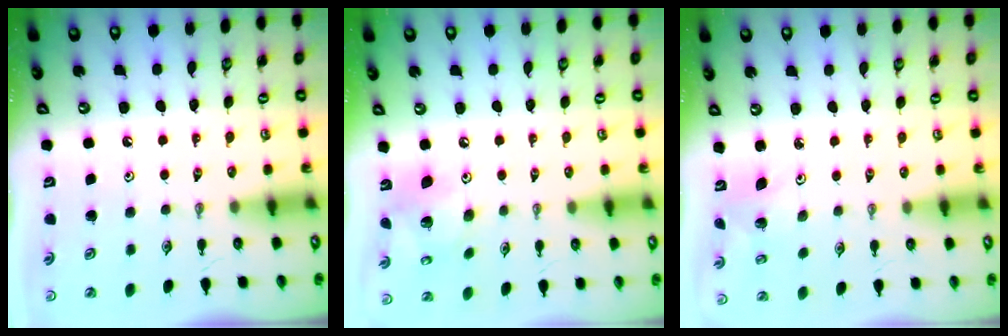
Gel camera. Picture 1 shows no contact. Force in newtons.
{"total": 11.2, "press": 11.1, "slide": 1.1}
{"total": 2.7, "press": 2.7, "slide": 0.2}